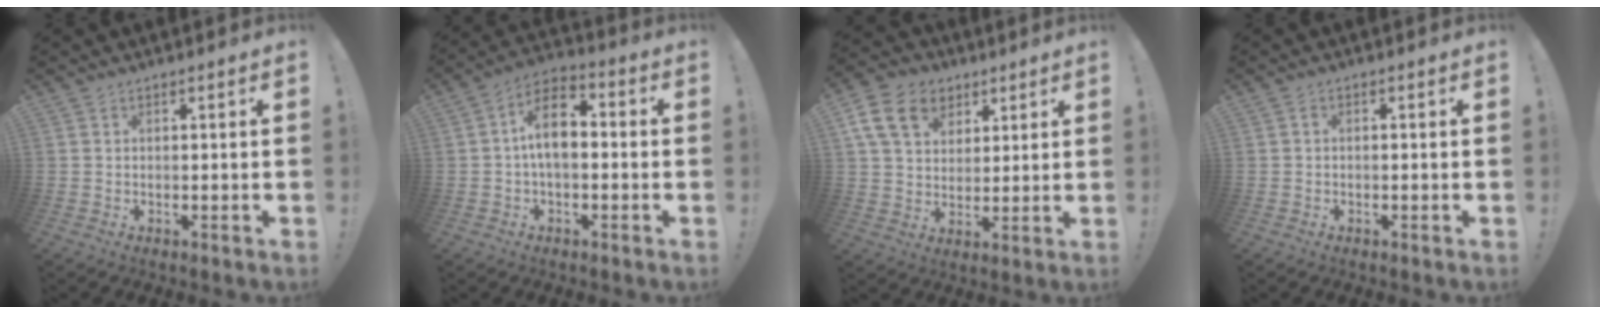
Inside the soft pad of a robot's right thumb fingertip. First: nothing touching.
{"total": 10.7, "force": [0.4, 6.1, 8.7], "torque": [-0.153, 0.011, 0.010]}
{"total": 15.4, "force": [6.5, 11.5, 7.9], "torque": [-0.122, -0.021, 0.131]}
{"total": 0.8, "force": [-0.6, 0.1, 0.6], "torque": [-0.009, 0.001, -0.010]}